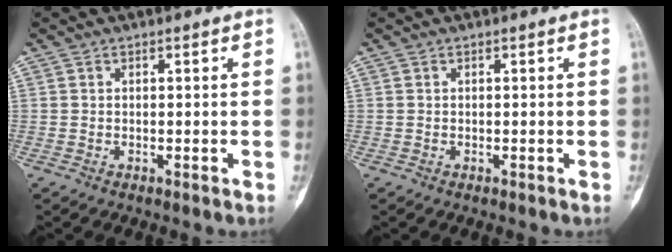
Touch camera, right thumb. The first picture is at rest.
{"total": 0.0}